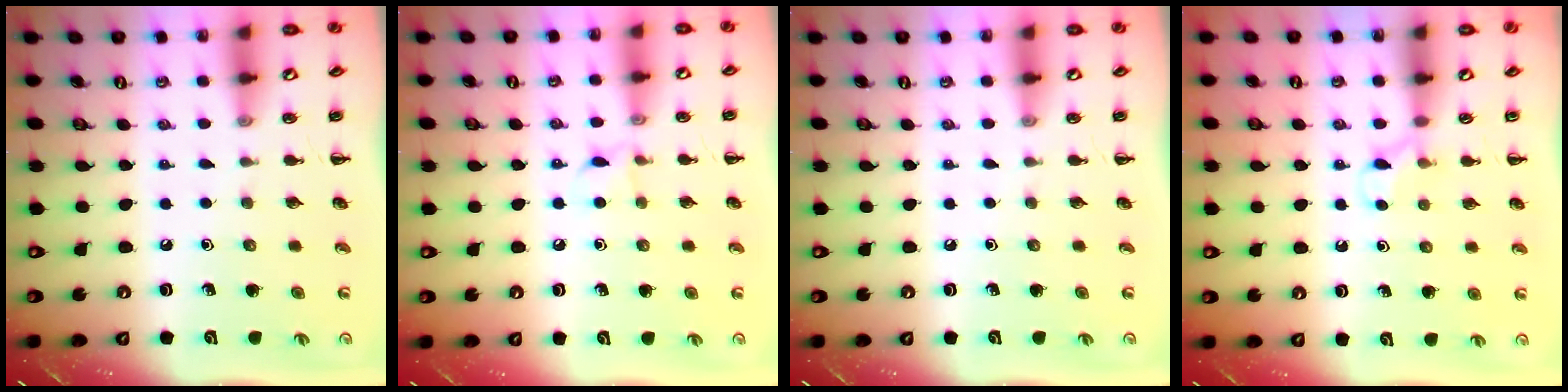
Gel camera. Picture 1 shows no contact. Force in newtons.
{"total": 5.3, "press": 5.2, "slide": 1.3}
{"total": 0.0}
{"total": 4.6, "press": 4.4, "slide": 1.5}